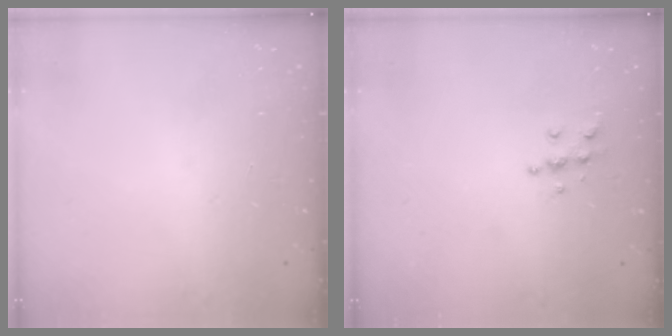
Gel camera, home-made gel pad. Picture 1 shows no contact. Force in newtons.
{"total": 5.4, "press": 5.4, "slide": 0.3}